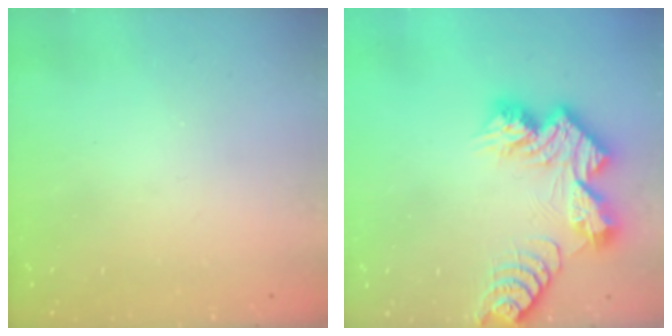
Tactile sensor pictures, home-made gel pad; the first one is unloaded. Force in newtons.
{"total": 13.3, "press": 13.3, "slide": 1.3}